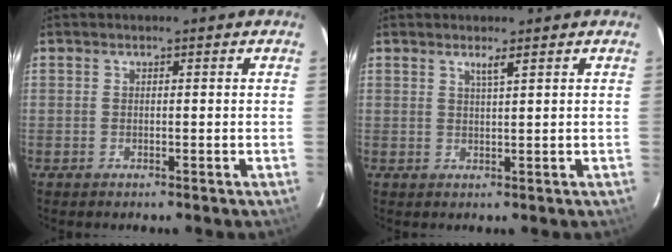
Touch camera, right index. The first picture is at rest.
{"total": 1.6, "force": [1.1, -0.2, 1.2], "torque": [-0.021, -0.001, 0.017]}